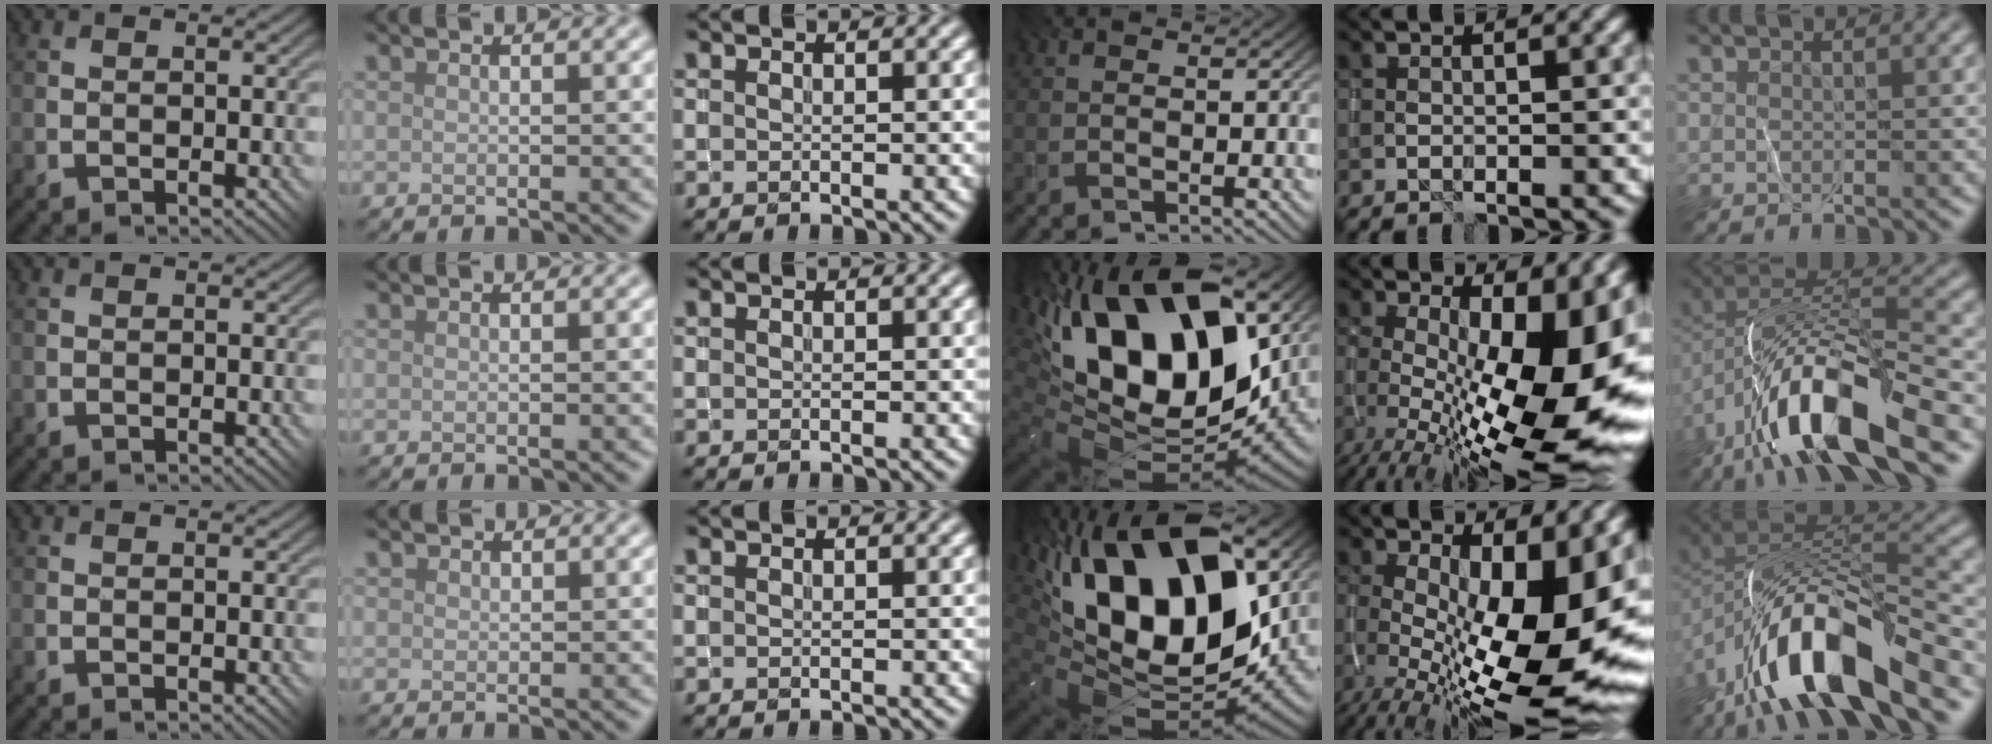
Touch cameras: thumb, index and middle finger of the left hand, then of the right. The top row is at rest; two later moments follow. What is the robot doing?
{"motion": "wrap", "object": "yarn"}